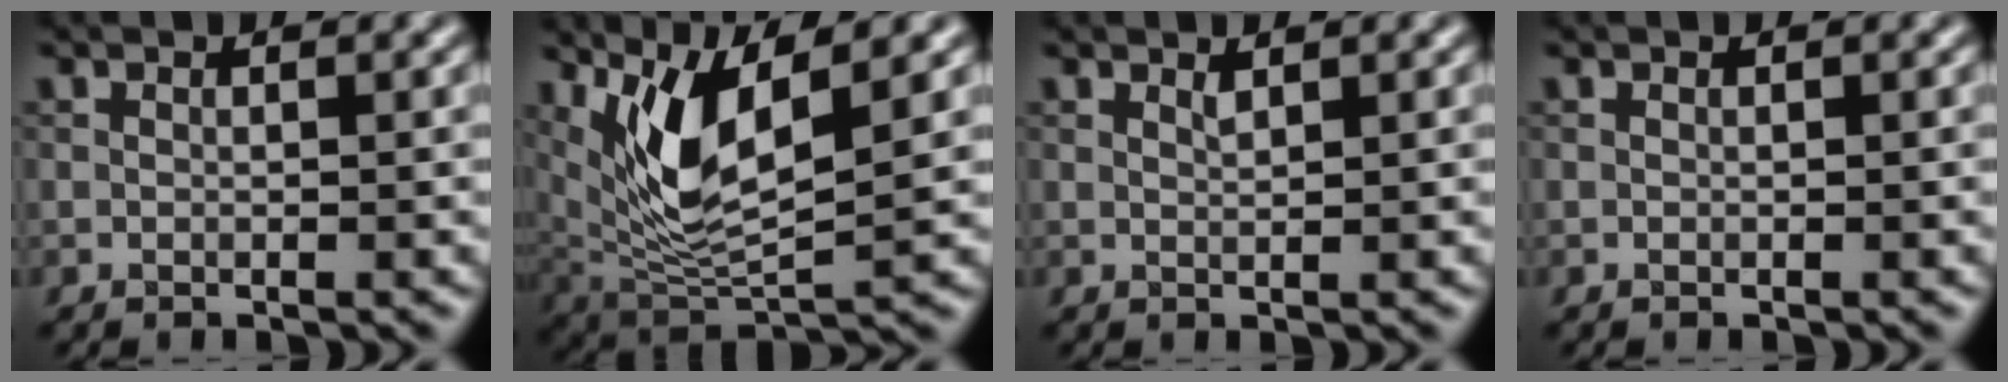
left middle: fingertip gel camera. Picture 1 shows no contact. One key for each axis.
{"total": 7.0, "fx": 2.9, "fy": 2.2, "fz": 5.9, "tx": -0.128, "ty": -0.019, "tz": 0.061}
{"total": 0.7, "fx": 0.6, "fy": 0.0, "fz": 0.3, "tx": -0.006, "ty": -0.001, "tz": 0.011}
{"total": 0.0}